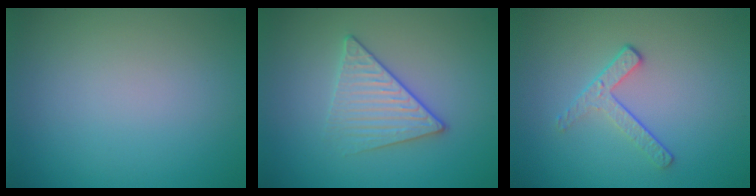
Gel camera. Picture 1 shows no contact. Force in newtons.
{"total": 2.7, "press": 2.4, "slide": 1.2}
{"total": 2.0, "press": 1.4, "slide": 1.5}